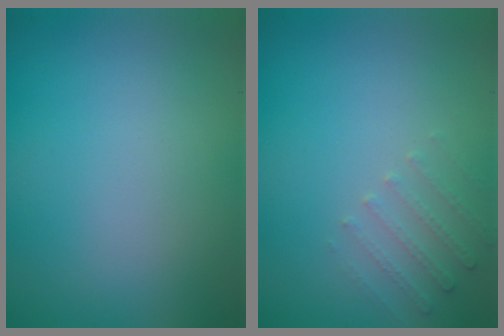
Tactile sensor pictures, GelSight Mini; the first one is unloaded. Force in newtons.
{"total": 1.6, "press": 1.6, "slide": 0.4}